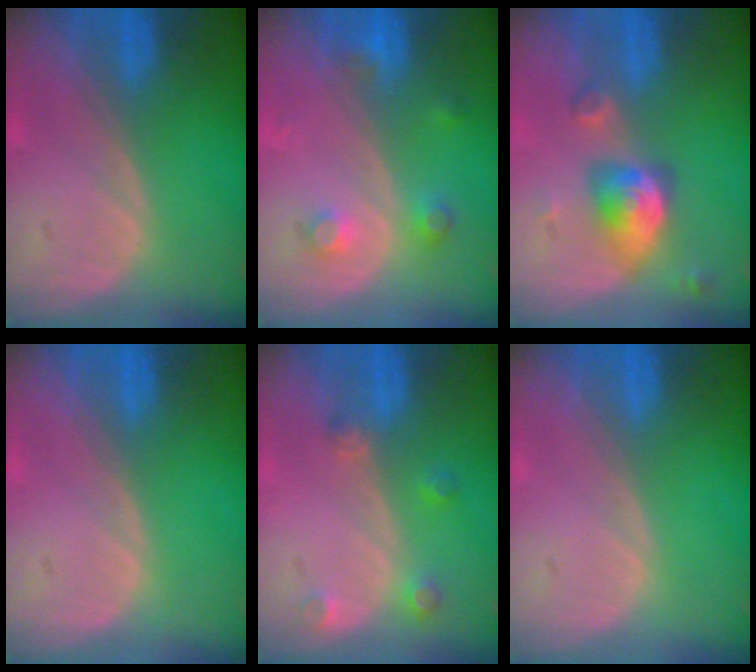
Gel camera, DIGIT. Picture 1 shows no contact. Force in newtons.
{"total": 3.4, "press": 3.2, "slide": 1.2}
{"total": 5.1, "press": 5.1, "slide": 0.2}
{"total": 0.0}
{"total": 2.6, "press": 2.6, "slide": 0.4}
{"total": 0.0}